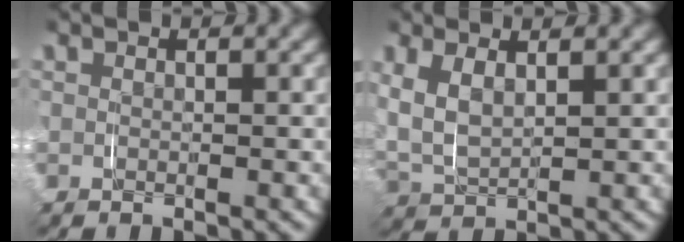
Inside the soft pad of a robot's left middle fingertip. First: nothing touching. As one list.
[{"total": 5.2, "force": [1.0, 4.0, 3.2], "torque": [-0.102, -0.009, 0.023]}]